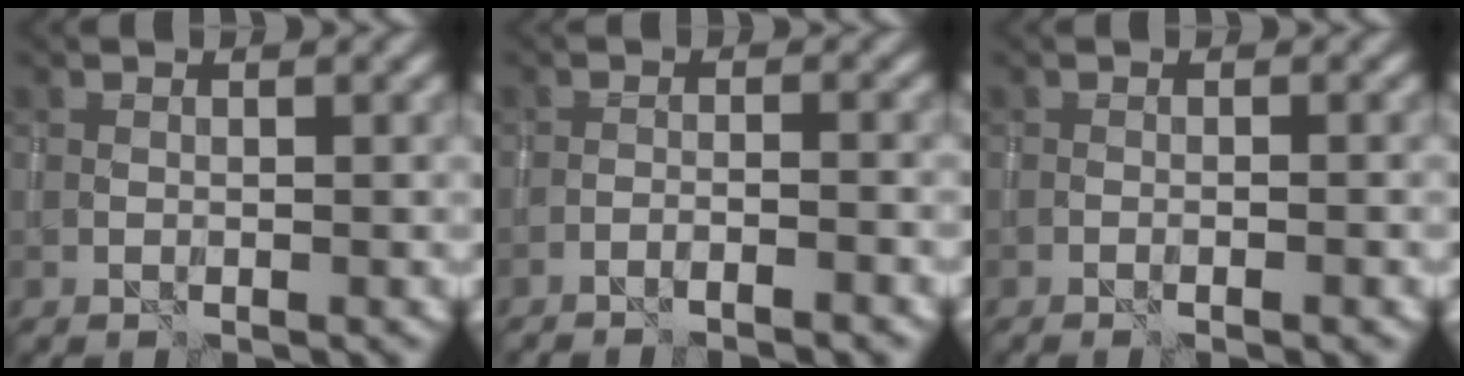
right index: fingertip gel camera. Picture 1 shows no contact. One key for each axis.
{"total": 2.7, "fx": -2.3, "fy": 0.3, "fz": 1.4, "tx": -0.020, "ty": 0.008, "tz": -0.043}
{"total": 1.5, "fx": -0.7, "fy": 0.3, "fz": 1.3, "tx": -0.018, "ty": 0.003, "tz": -0.017}